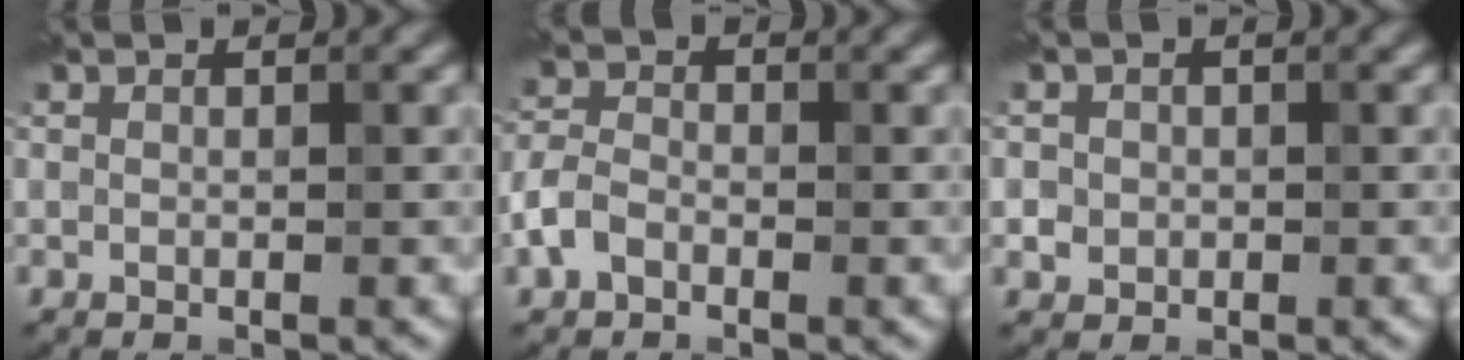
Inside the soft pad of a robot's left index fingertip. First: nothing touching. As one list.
[{"total": 2.5, "force": [-1.3, 1.7, 1.3], "torque": [-0.027, 0.005, -0.037]}, {"total": 1.5, "force": [0.1, 1.4, 0.3], "torque": [0.009, -0.003, 0.001]}]